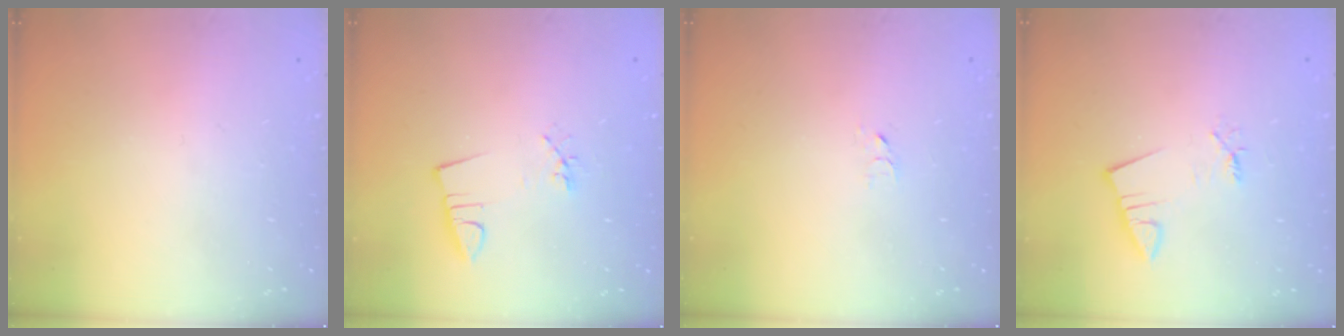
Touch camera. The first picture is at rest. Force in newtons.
{"total": 2.9, "press": 1.5, "slide": 2.5}
{"total": 2.7, "press": 2.7, "slide": 0.2}
{"total": 2.2, "press": 2.1, "slide": 0.2}